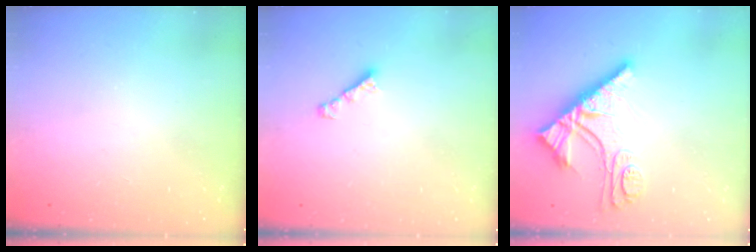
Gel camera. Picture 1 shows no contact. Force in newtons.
{"total": 2.4, "press": 2.4, "slide": 0.1}
{"total": 12.5, "press": 12.5, "slide": 0.7}